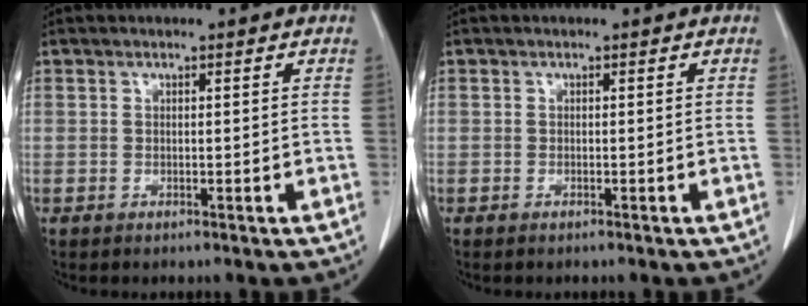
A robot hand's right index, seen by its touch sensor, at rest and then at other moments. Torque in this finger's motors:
{"motor_torque": [-0.04, 0.00, 0.02, 0.02]}